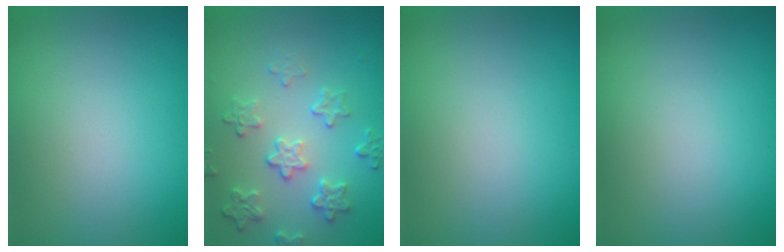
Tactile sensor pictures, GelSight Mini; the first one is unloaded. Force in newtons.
{"total": 3.9, "press": 3.2, "slide": 2.2}
{"total": 0.0}
{"total": 0.0}